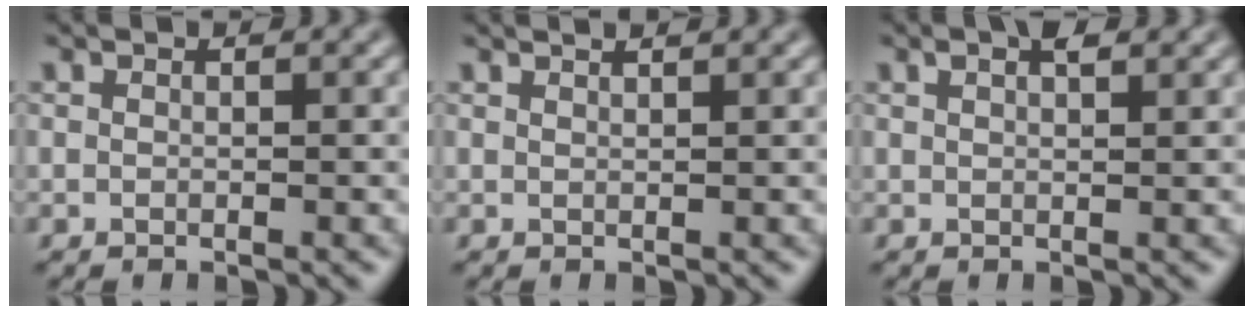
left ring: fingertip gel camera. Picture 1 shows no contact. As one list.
[{"total": 1.7, "force": [1.4, 0.6, 0.8], "torque": [0.002, 0.010, -0.002]}, {"total": 2.5, "force": [1.5, 1.0, 1.8], "torque": [-0.018, 0.008, 0.015]}]